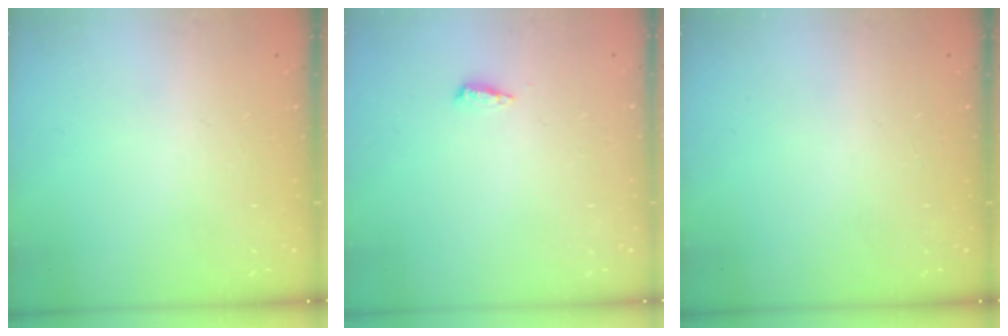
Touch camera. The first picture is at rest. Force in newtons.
{"total": 4.9, "press": 4.8, "slide": 1.2}
{"total": 0.0}